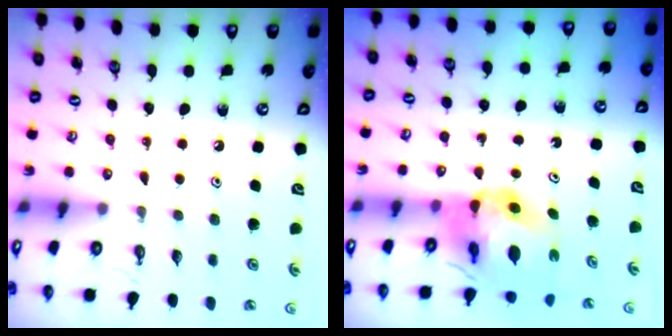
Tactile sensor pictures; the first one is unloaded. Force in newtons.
{"total": 8.0, "press": 7.9, "slide": 0.9}